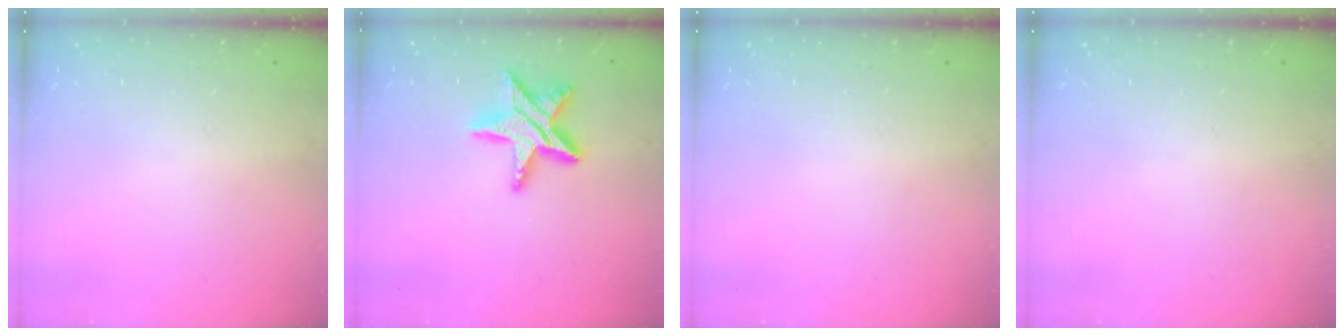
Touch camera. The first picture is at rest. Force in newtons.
{"total": 13.2, "press": 13.2, "slide": 0.6}
{"total": 0.0}
{"total": 0.0}